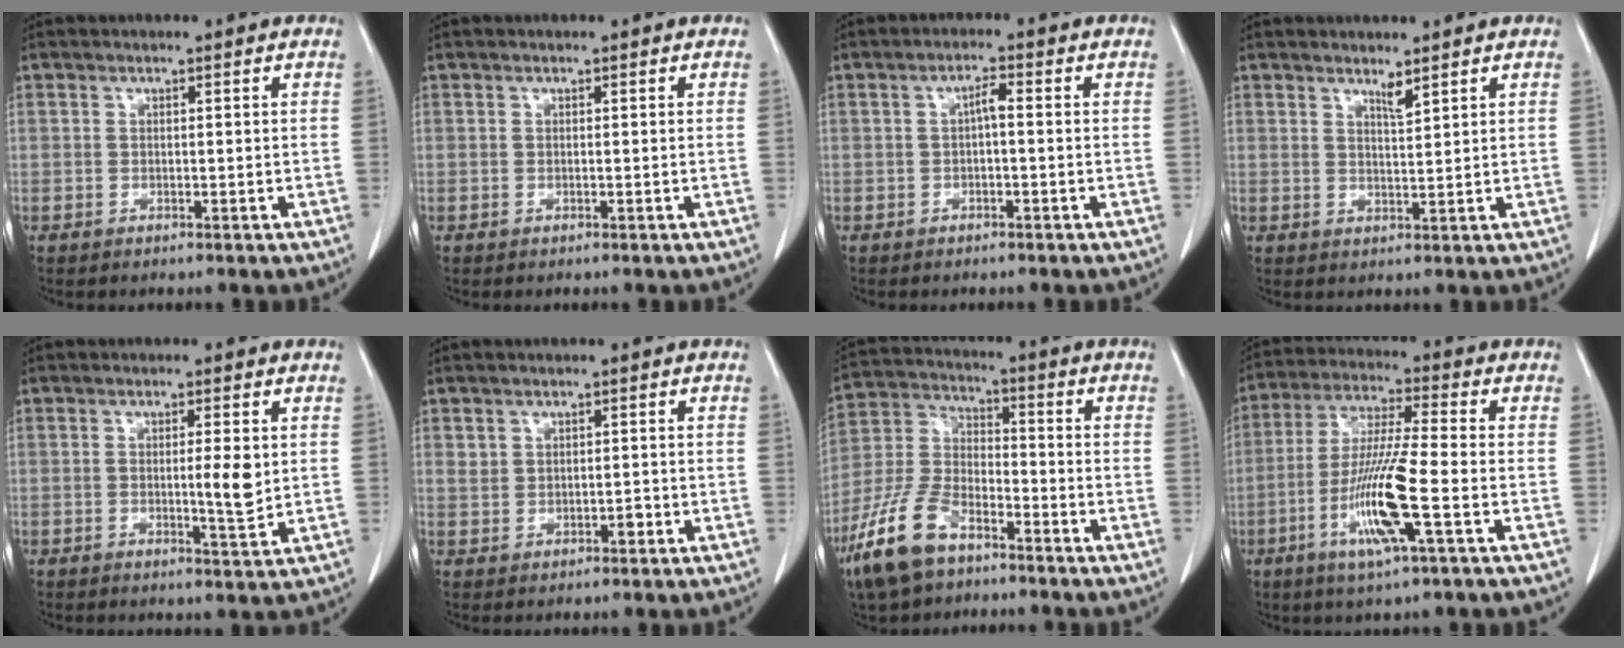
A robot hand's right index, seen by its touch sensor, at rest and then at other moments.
{"total": 0.0}
{"total": 2.1, "force": [-0.1, 0.4, 2.0], "torque": [-0.034, 0.005, -0.003]}
{"total": 1.9, "force": [1.6, -0.1, 1.1], "torque": [-0.020, -0.010, 0.030]}
{"total": 4.4, "force": [0.2, 0.6, 4.4], "torque": [-0.066, -0.004, 0.001]}
{"total": 2.3, "force": [0.1, 1.6, 1.6], "torque": [-0.028, 0.010, 0.009]}
{"total": 12.5, "force": [-8.1, 5.4, 7.8], "torque": [-0.182, -0.009, -0.161]}
{"total": 12.8, "force": [-4.2, 0.2, 12.1], "torque": [-0.243, -0.015, -0.083]}